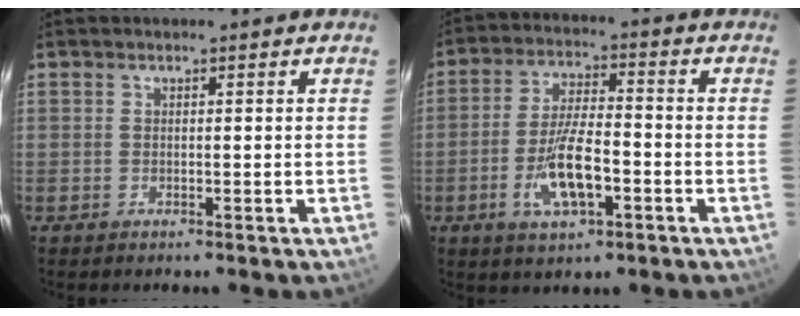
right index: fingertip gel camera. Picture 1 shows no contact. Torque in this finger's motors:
{"motor_torque": [0.27, -0.10, 0.29, 0.13]}